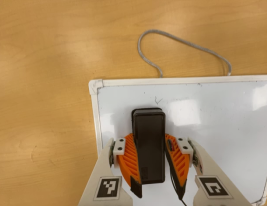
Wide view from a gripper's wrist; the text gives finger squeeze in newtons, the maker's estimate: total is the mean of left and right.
{"total": 17.3, "left": 17.0, "right": 17.5}